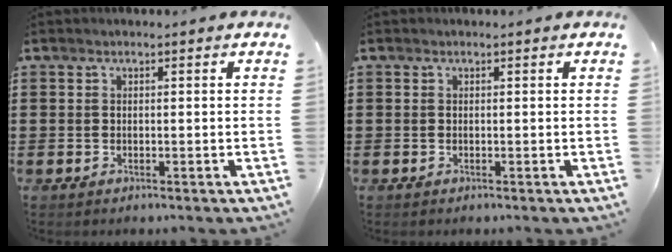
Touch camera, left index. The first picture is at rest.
{"total": 0.0}